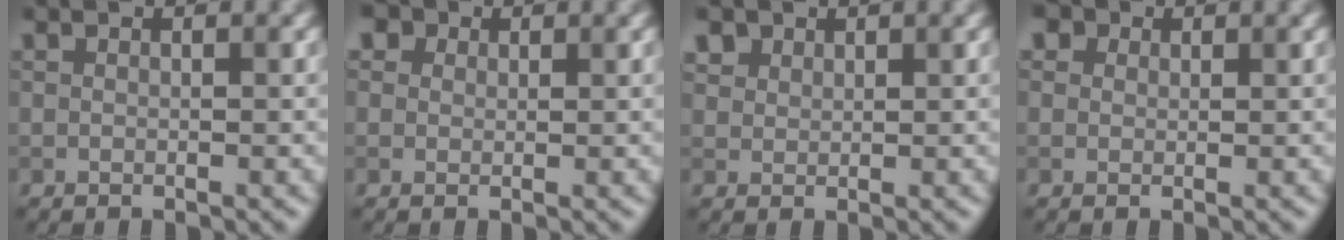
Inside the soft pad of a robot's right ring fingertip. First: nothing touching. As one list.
[{"total": 4.0, "force": [2.3, 2.7, 1.8], "torque": [-0.037, 0.016, 0.014]}, {"total": 1.6, "force": [1.1, 1.1, 0.3], "torque": [-0.010, -0.002, 0.026]}, {"total": 3.6, "force": [2.1, 2.4, 1.6], "torque": [-0.032, 0.015, 0.010]}]